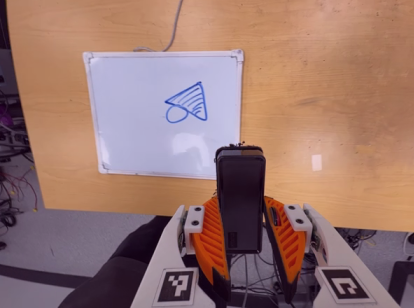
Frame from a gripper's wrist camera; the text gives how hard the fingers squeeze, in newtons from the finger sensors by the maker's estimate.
{"total": 4.8, "left": 3.4, "right": 6.2}